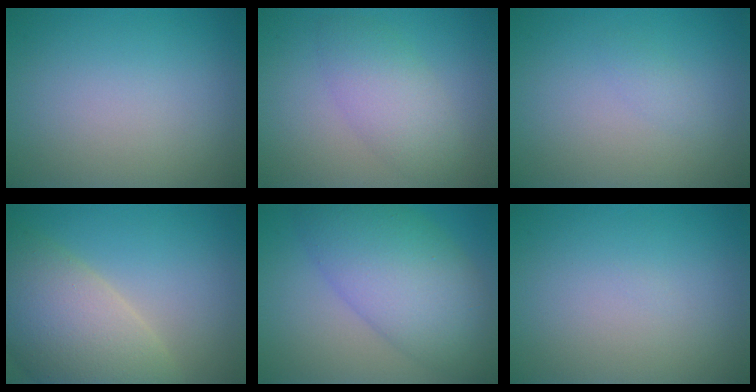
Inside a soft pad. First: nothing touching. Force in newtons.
{"total": 3.8, "press": 3.8, "slide": 0.0}
{"total": 0.8, "press": 0.8, "slide": 0.0}
{"total": 9.5, "press": 9.4, "slide": 1.2}
{"total": 8.8, "press": 8.8, "slide": 0.2}
{"total": 0.0}